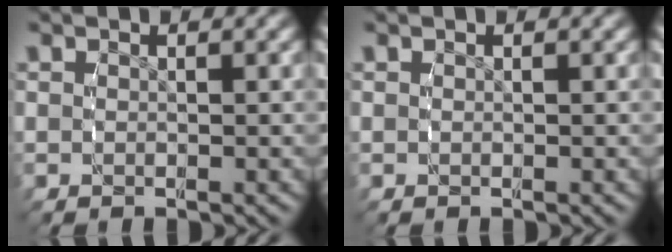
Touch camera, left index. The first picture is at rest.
{"total": 0.0}